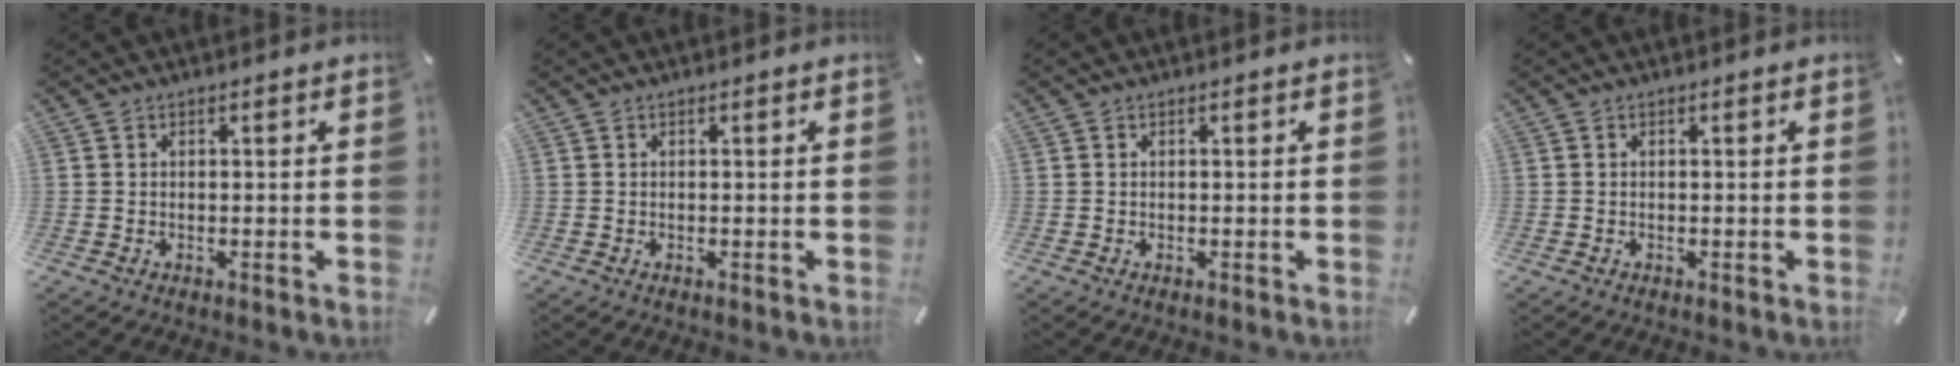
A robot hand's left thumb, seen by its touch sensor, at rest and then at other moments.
{"total": 0.0}
{"total": 0.0}
{"total": 0.0}